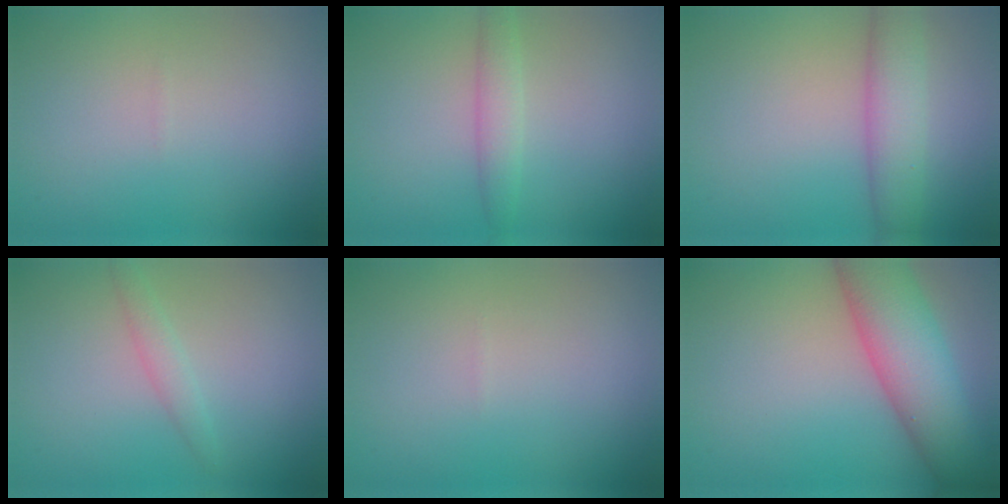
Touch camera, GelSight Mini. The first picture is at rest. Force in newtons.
{"total": 2.1, "press": 2.1, "slide": 0.1}
{"total": 4.4, "press": 4.4, "slide": 0.3}
{"total": 1.4, "press": 1.4, "slide": 0.1}
{"total": 0.0}
{"total": 9.0, "press": 9.0, "slide": 0.3}